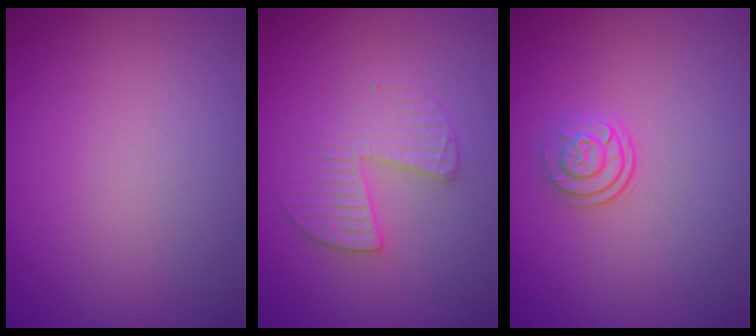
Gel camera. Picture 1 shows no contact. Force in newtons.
{"total": 3.1, "press": 3.0, "slide": 0.5}
{"total": 2.4, "press": 1.7, "slide": 1.6}